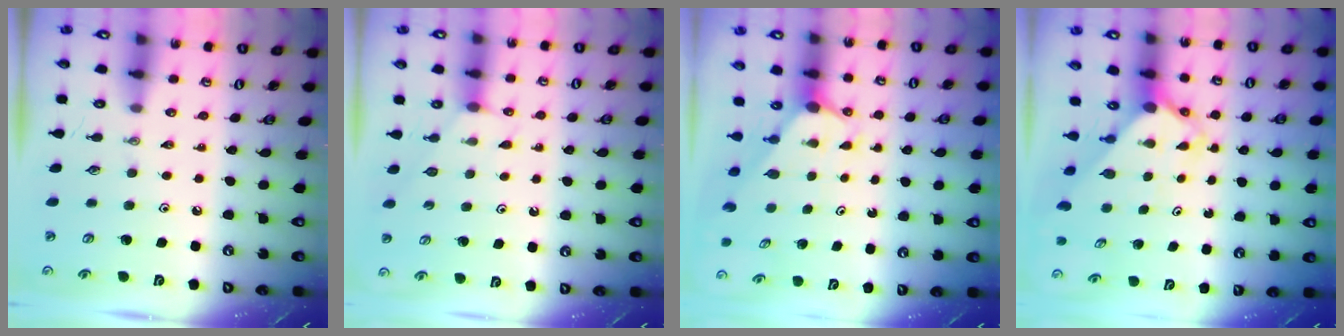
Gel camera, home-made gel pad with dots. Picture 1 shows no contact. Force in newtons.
{"total": 2.7, "press": 2.7, "slide": 0.3}
{"total": 2.6, "press": 2.6, "slide": 0.1}
{"total": 2.8, "press": 2.8, "slide": 0.1}